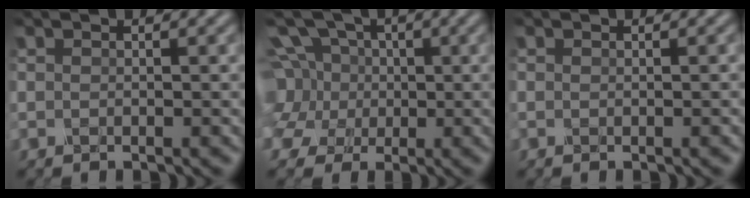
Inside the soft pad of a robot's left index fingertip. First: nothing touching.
{"total": 11.5, "force": [2.5, 9.6, 5.8], "torque": [-0.125, 0.045, 0.002]}
{"total": 0.7, "force": [-0.1, 0.3, 0.6], "torque": [-0.002, -0.002, -0.001]}